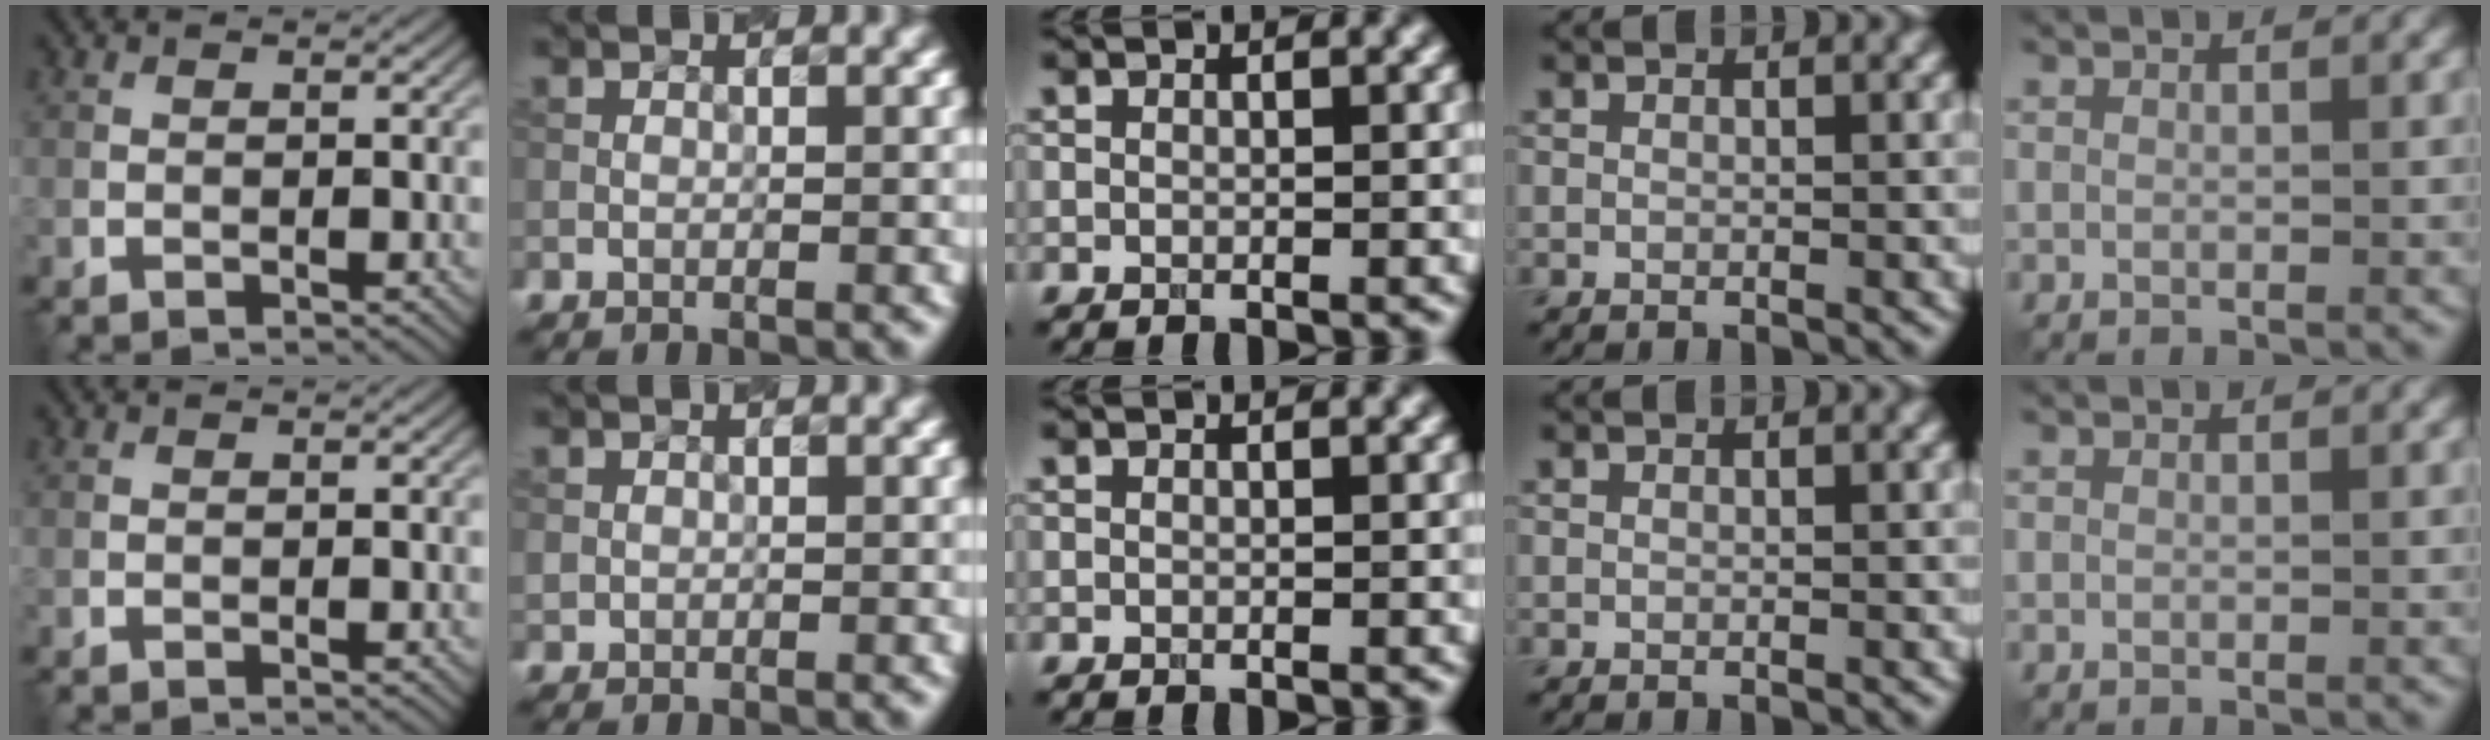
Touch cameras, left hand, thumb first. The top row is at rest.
{"index": {"total": 0.6, "force": [0.1, 0.6, 0.0], "torque": [0.005, -0.003, 0.000]}}